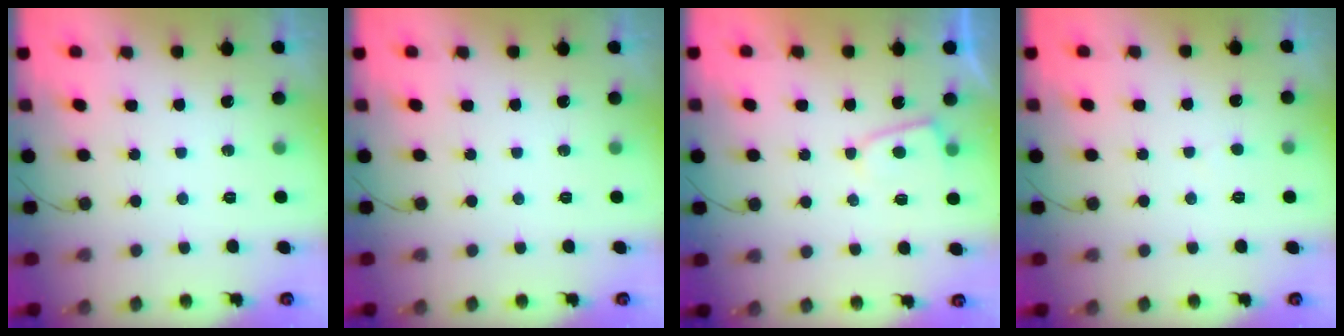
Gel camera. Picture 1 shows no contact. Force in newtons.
{"total": 0.0}
{"total": 3.9, "press": 3.8, "slide": 0.4}
{"total": 2.1, "press": 2.1, "slide": 0.1}